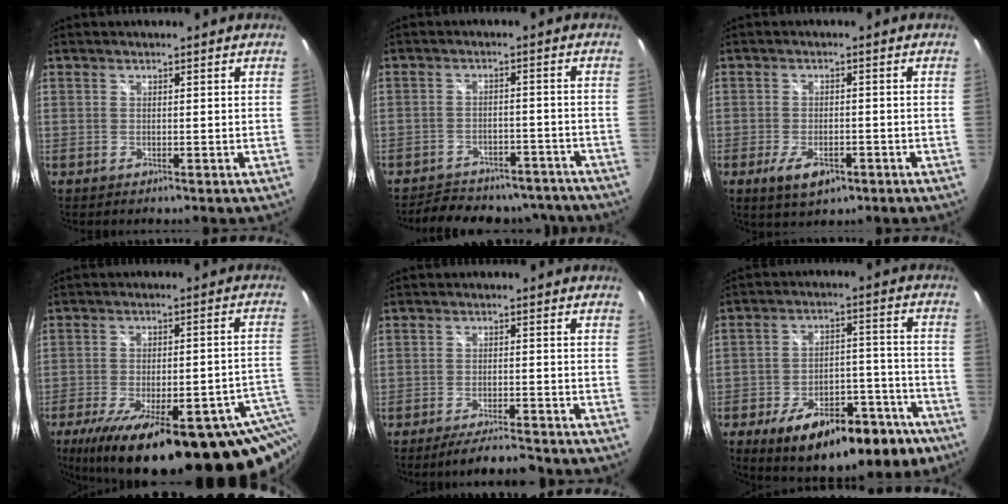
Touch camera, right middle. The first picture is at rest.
{"total": 17.0, "force": [-14.7, 6.7, 5.2], "torque": [-0.114, 0.029, -0.175]}
{"total": 5.8, "force": [-2.9, 2.7, 4.2], "torque": [-0.093, -0.012, -0.046]}
{"total": 29.5, "force": [-16.8, 8.9, 22.5], "torque": [-0.326, -0.035, -0.215]}
{"total": 5.9, "force": [-5.3, 0.5, 2.5], "torque": [-0.060, -0.005, -0.088]}
{"total": 21.1, "force": [-13.4, 9.8, 13.0], "torque": [-0.201, 0.013, -0.169]}